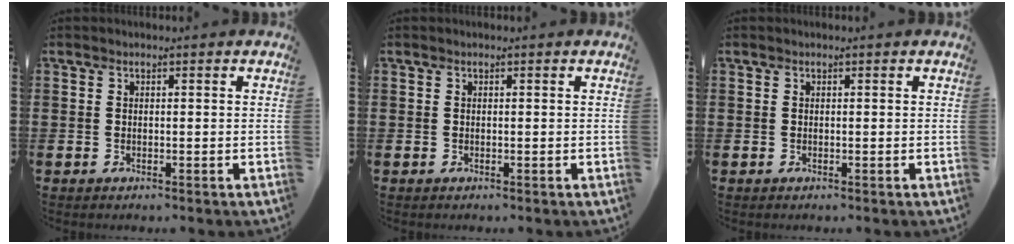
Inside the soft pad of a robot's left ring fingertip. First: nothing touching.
{"total": 0.0}
{"total": 0.0}